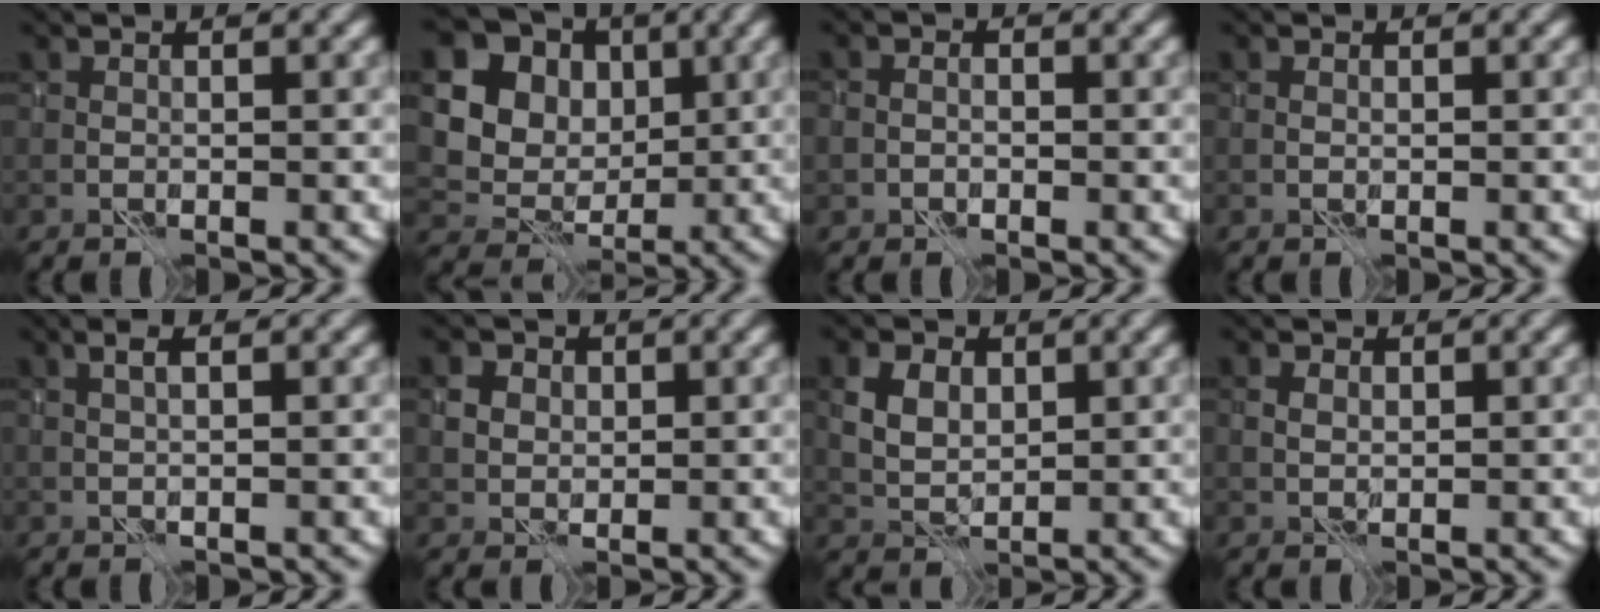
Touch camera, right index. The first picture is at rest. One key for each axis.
{"total": 13.6, "fx": 4.7, "fy": 11.4, "fz": 5.7, "tx": -0.141, "ty": 0.019, "tz": 0.088}
{"total": 1.1, "fx": -0.6, "fy": 0.8, "fz": 0.5, "tx": -0.006, "ty": 0.003, "tz": -0.014}
{"total": 0.0}
{"total": 1.4, "fx": 0.7, "fy": 0.0, "fz": 1.2, "tx": -0.026, "ty": 0.009, "tz": 0.012}
{"total": 3.6, "fx": 1.5, "fy": 2.8, "fz": 1.6, "tx": -0.032, "ty": 0.012, "tz": 0.019}
{"total": 4.1, "fx": 1.7, "fy": 2.7, "fz": 2.6, "tx": -0.055, "ty": 0.006, "tz": 0.026}
{"total": 1.9, "fx": 0.8, "fy": 1.3, "fz": 1.1, "tx": -0.021, "ty": 0.010, "tz": 0.011}